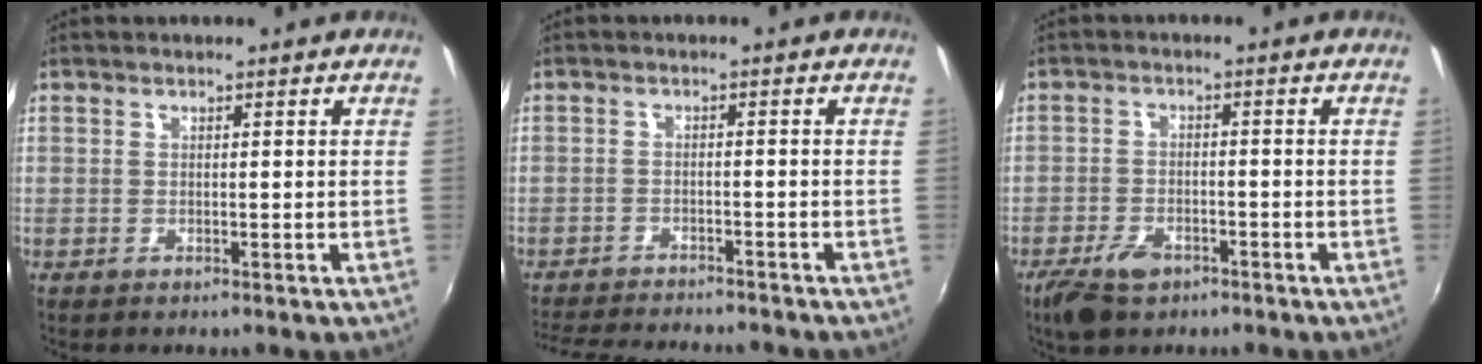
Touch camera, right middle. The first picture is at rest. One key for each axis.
{"total": 12.2, "fx": -11.0, "fy": 2.3, "fz": 4.6, "tx": -0.107, "ty": -0.015, "tz": -0.167}
{"total": 7.0, "fx": -4.7, "fy": 3.6, "fz": 3.7, "tx": -0.100, "ty": -0.010, "tz": -0.083}